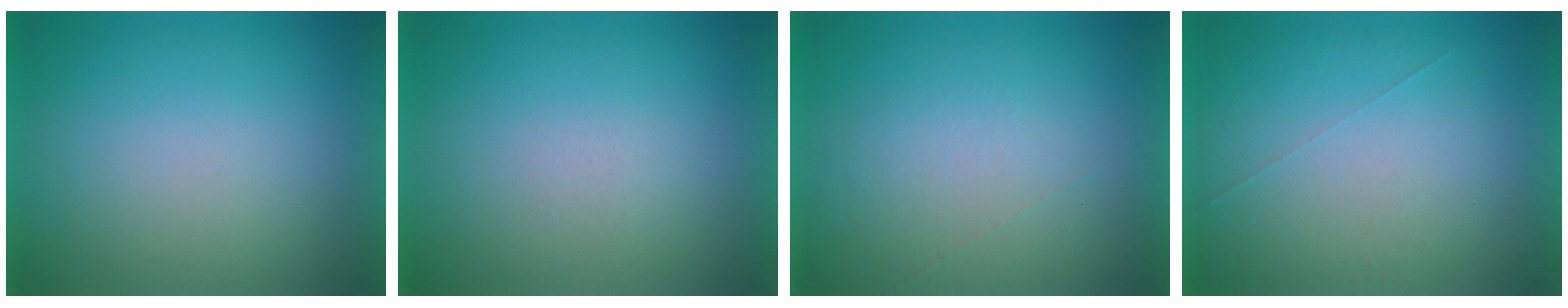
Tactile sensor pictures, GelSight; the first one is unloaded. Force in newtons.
{"total": 1.4}
{"total": 1.0}
{"total": 1.0}